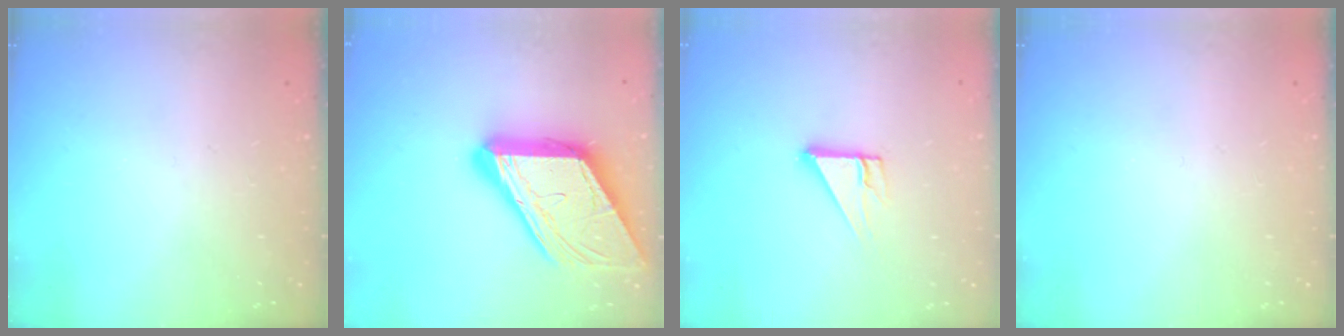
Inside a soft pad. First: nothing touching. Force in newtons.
{"total": 22.4, "press": 22.2, "slide": 2.6}
{"total": 5.1, "press": 5.0, "slide": 0.4}
{"total": 0.0}